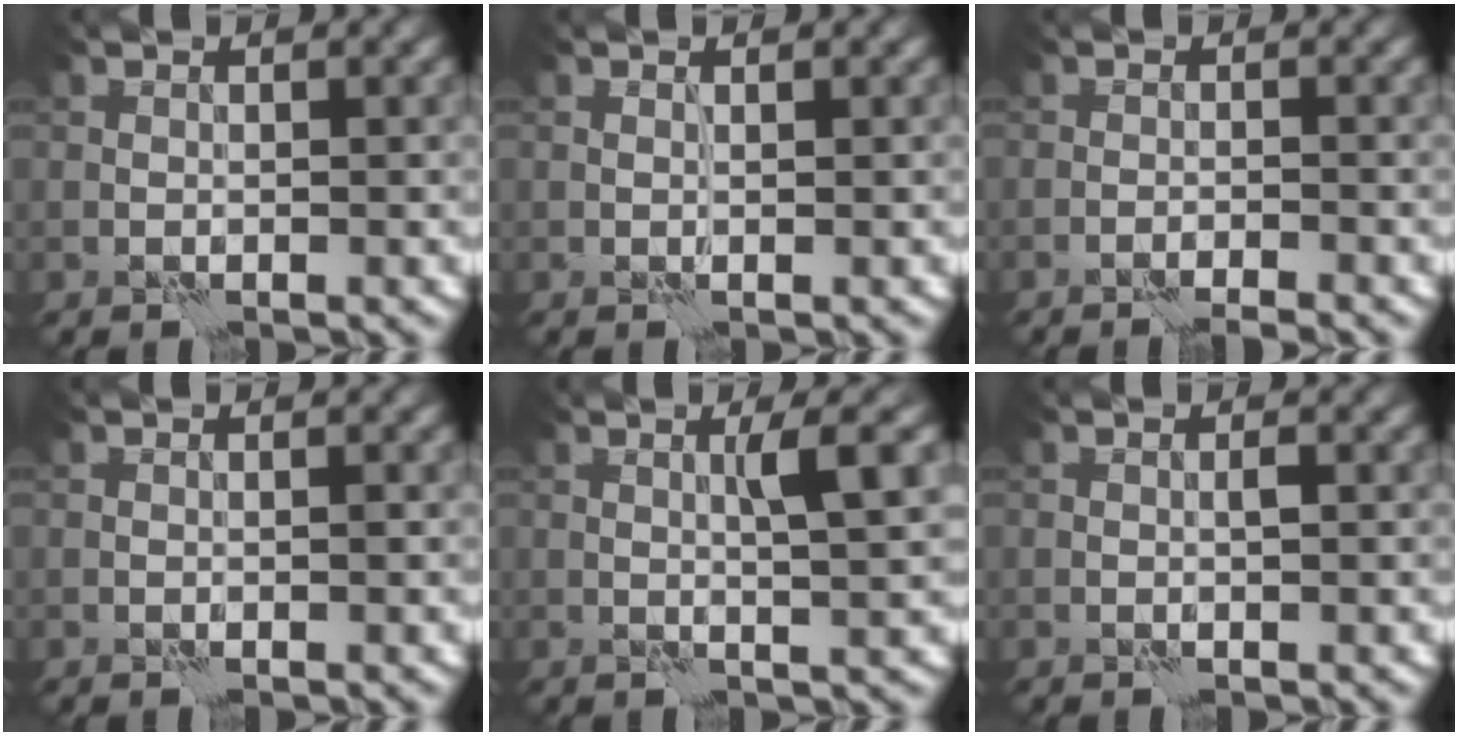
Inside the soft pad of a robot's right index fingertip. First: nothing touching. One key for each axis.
{"total": 0.0}
{"total": 2.0, "fx": -1.9, "fy": -0.2, "fz": 0.8, "tx": -0.019, "ty": 0.004, "tz": -0.031}
{"total": 0.0}
{"total": 2.9, "fx": 0.7, "fy": -0.1, "fz": 2.8, "tx": -0.047, "ty": 0.004, "tz": 0.009}
{"total": 0.6, "fx": -0.2, "fy": -0.1, "fz": 0.5, "tx": -0.011, "ty": 0.003, "tz": -0.002}